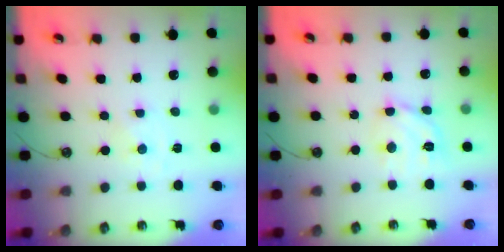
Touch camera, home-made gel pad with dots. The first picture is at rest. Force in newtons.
{"total": 12.3, "press": 12.2, "slide": 1.7}